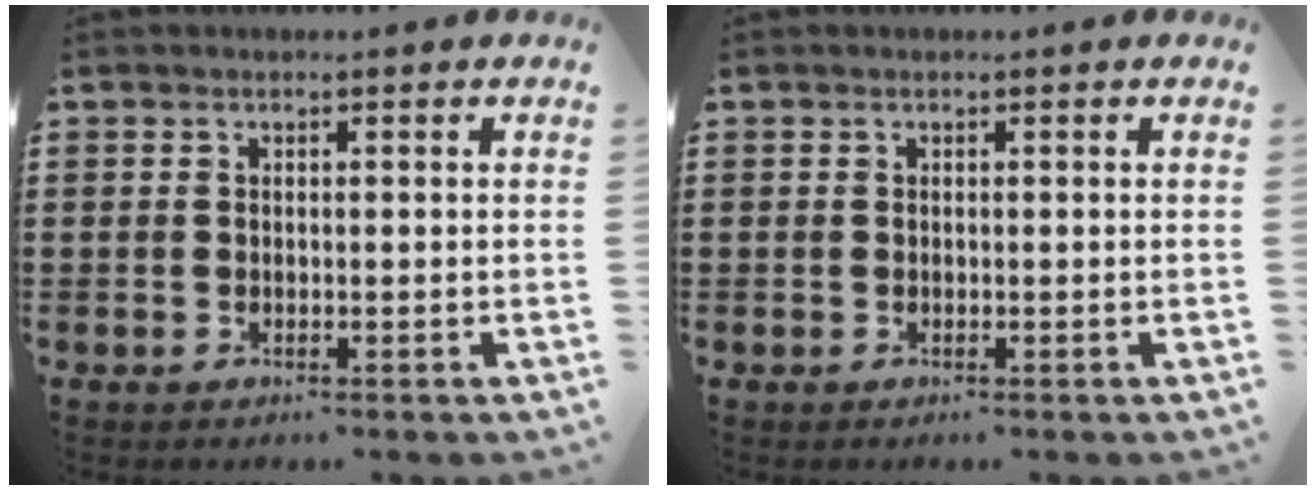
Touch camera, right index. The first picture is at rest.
{"total": 0.0}